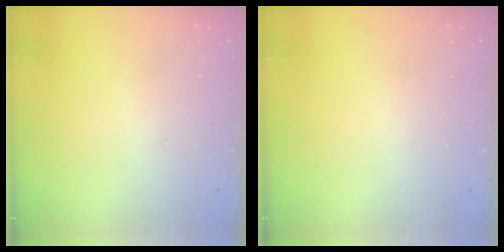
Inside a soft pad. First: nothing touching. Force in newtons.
{"total": 0.0}